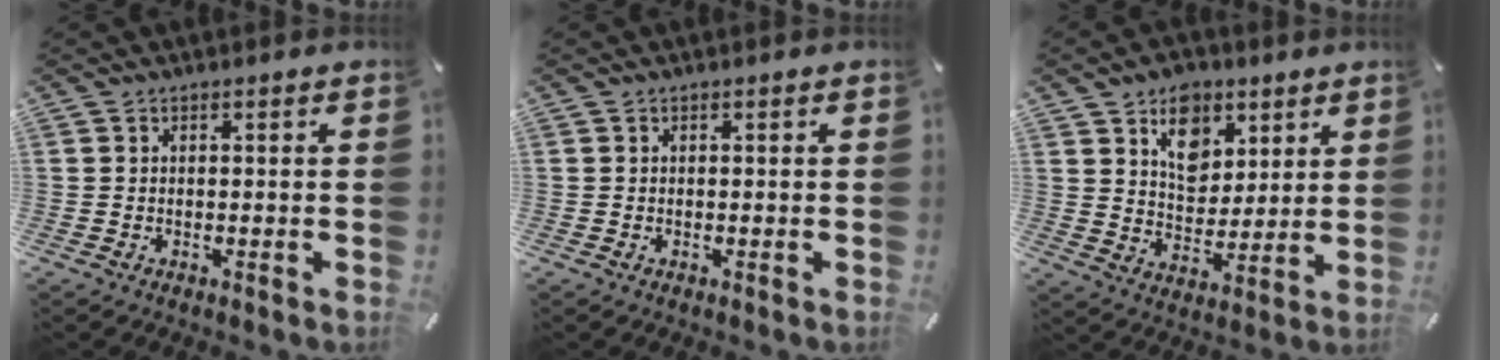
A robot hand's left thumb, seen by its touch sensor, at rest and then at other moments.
{"total": 0.0}
{"total": 10.1, "force": [5.4, 7.7, 3.8], "torque": [-0.041, -0.030, 0.094]}